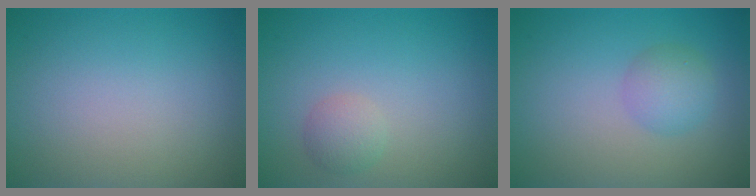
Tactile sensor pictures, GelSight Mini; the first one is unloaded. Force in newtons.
{"total": 1.6, "press": 1.6, "slide": 0.0}
{"total": 2.4, "press": 2.4, "slide": 0.0}